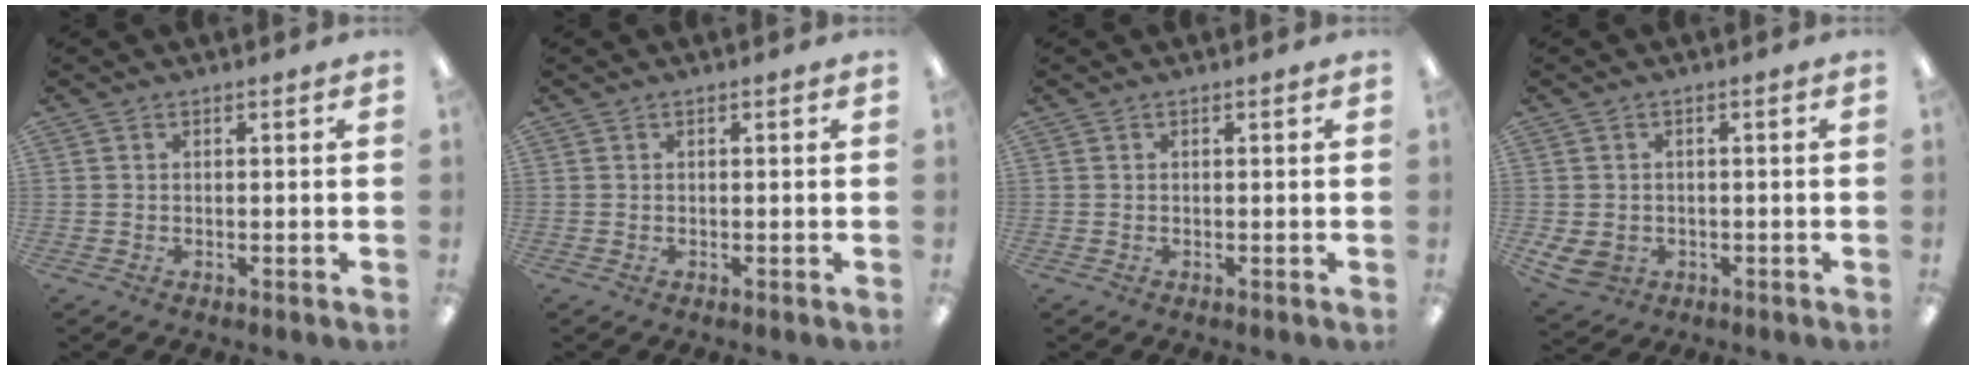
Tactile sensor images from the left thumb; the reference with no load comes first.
{"total": 0.0}
{"total": 0.0}
{"total": 4.0, "force": [-1.3, 3.5, 1.6], "torque": [-0.049, 0.004, -0.025]}